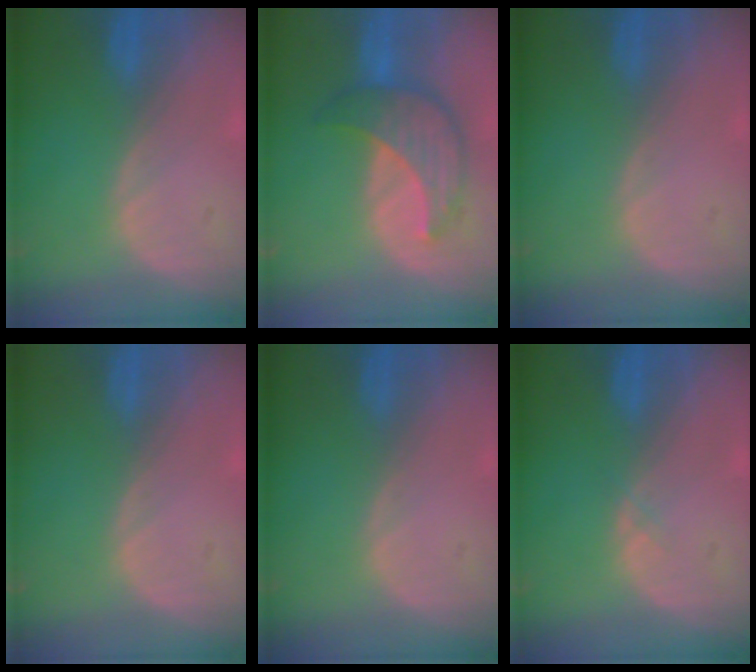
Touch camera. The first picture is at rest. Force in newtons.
{"total": 8.0, "press": 7.6, "slide": 2.4}
{"total": 0.0}
{"total": 0.0}
{"total": 0.0}
{"total": 0.6, "press": 0.5, "slide": 0.2}